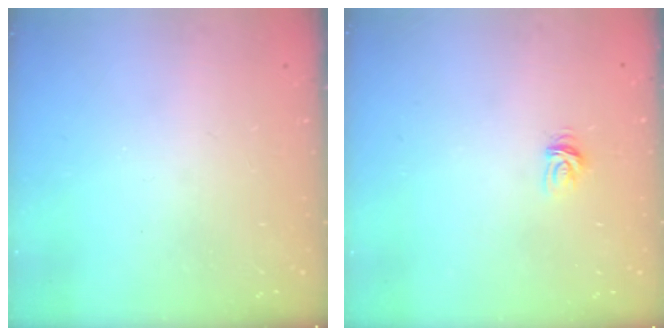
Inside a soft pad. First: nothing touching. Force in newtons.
{"total": 3.7, "press": 3.7, "slide": 0.4}